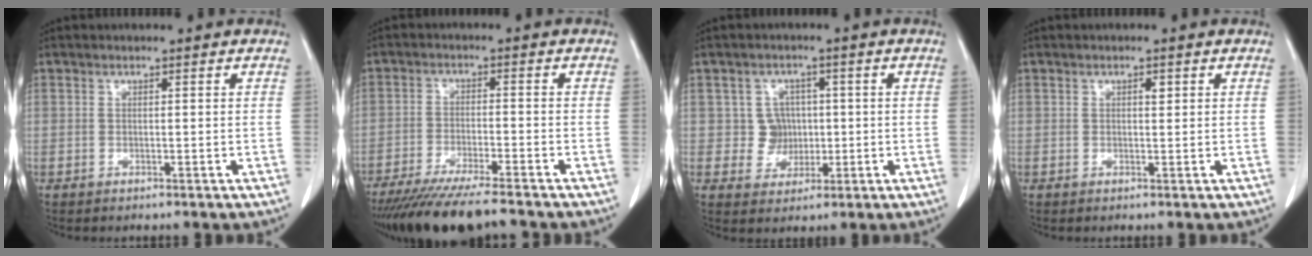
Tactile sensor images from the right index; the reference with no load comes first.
{"total": 12.3, "force": [-10.7, 0.2, 6.1], "torque": [-0.086, -0.029, -0.172]}
{"total": 4.3, "force": [0.2, 4.2, 0.8], "torque": [-0.002, 0.011, 0.009]}
{"total": 0.9, "force": [0.4, 0.4, 0.7], "torque": [-0.012, 0.000, 0.004]}